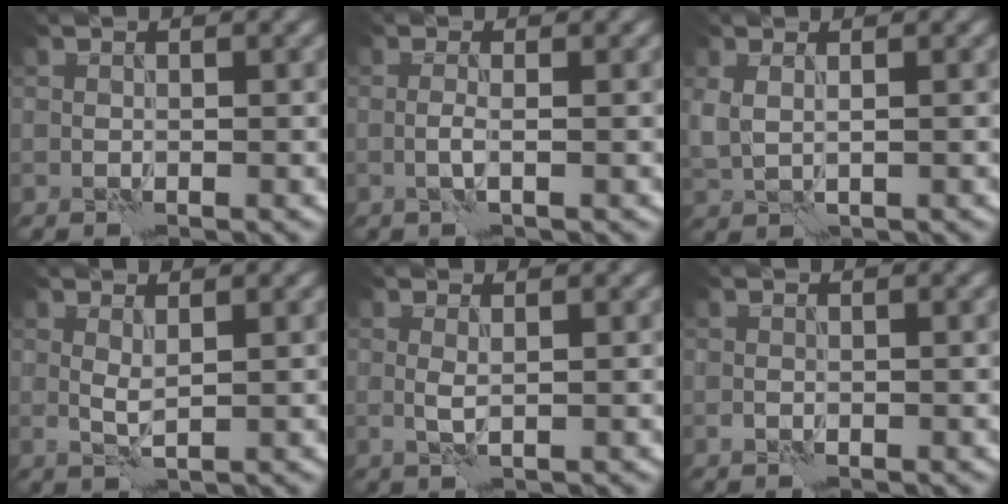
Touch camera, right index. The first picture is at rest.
{"total": 1.0, "force": [-0.2, 0.0, 1.0], "torque": [-0.020, 0.002, -0.008]}
{"total": 1.8, "force": [0.5, 0.9, 1.4], "torque": [-0.038, 0.000, 0.013]}
{"total": 1.3, "force": [0.5, 0.3, 1.2], "torque": [-0.028, -0.001, 0.010]}
{"total": 0.9, "force": [0.4, -0.1, 0.8], "torque": [-0.017, -0.001, 0.008]}
{"total": 0.7, "force": [-0.5, 0.3, 0.4], "torque": [-0.008, 0.002, -0.009]}